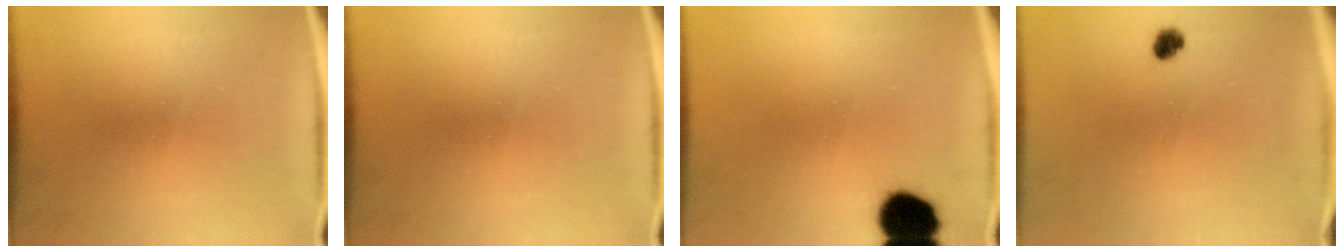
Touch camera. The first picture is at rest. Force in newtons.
{"total": 0.0}
{"total": 11.0}
{"total": 2.2}